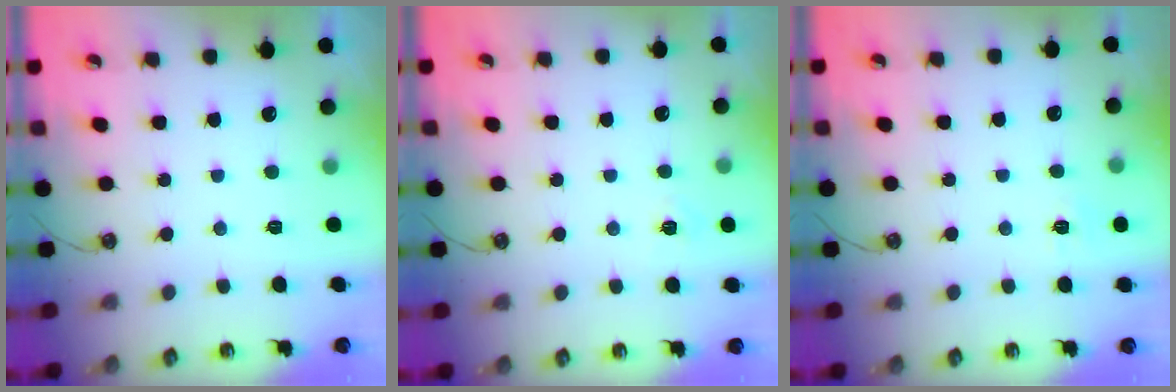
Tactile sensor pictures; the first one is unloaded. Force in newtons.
{"total": 5.1, "press": 5.1, "slide": 0.4}
{"total": 6.0, "press": 5.9, "slide": 0.6}